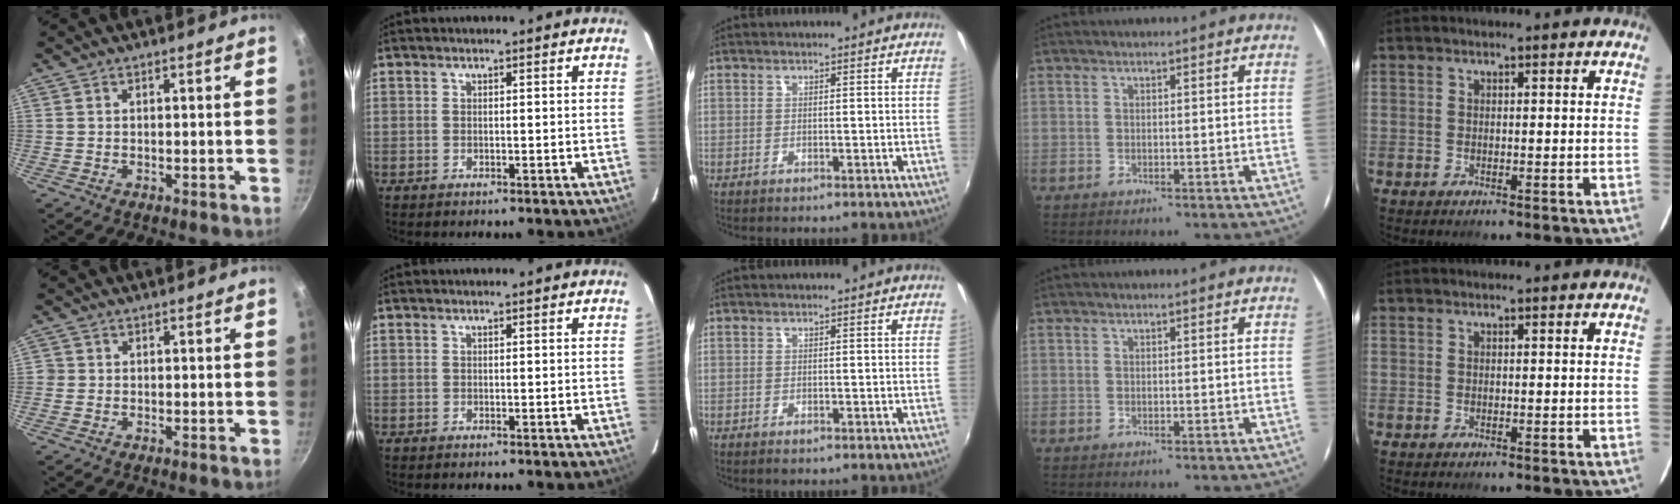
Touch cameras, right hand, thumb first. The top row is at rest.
{"thumb": {"total": 0.9, "force": [-0.2, 0.9, 0.2], "torque": [-0.001, 0.001, -0.005]}, "middle": {"total": 0.5, "force": [-0.4, 0.3, 0.2], "torque": [-0.004, -0.004, -0.008]}}